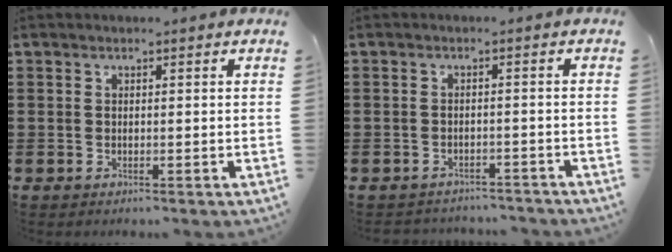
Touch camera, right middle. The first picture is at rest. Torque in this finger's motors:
{"motor_torque": [0.24, 0.23, 0.00, 0.01]}